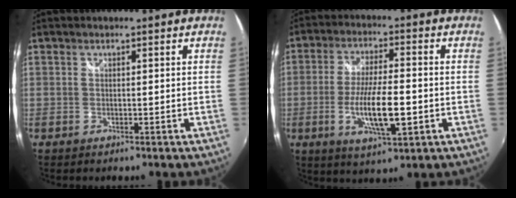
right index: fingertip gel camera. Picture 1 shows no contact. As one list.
[{"total": 11.1, "force": [-2.8, 2.5, 10.4], "torque": [-0.199, -0.014, -0.048]}]